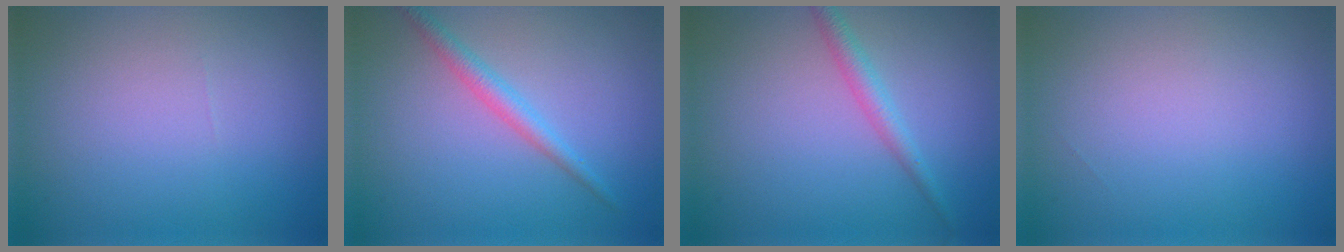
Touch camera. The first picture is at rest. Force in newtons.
{"total": 2.1, "press": 2.1, "slide": 0.0}
{"total": 2.0, "press": 2.0, "slide": 0.0}
{"total": 0.0}